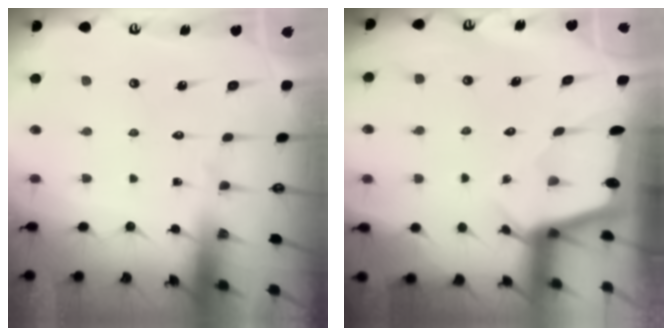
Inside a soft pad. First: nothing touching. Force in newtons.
{"total": 2.1, "press": 2.1, "slide": 0.1}